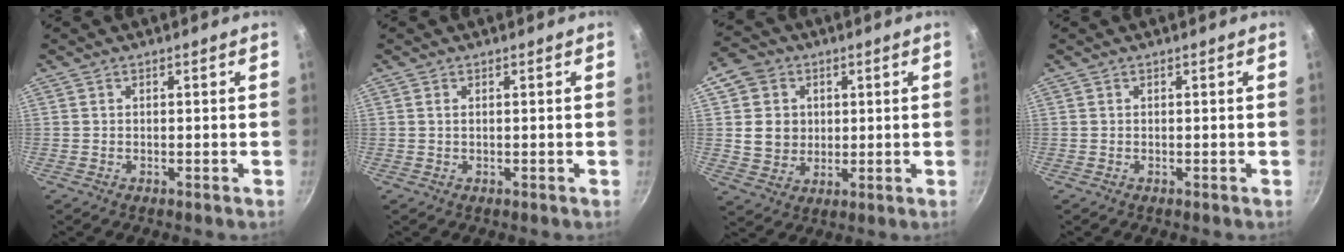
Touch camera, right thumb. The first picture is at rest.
{"total": 0.8, "force": [0.2, 0.4, 0.6], "torque": [-0.012, 0.001, 0.003]}
{"total": 9.1, "force": [2.0, 8.1, 3.4], "torque": [-0.021, -0.004, 0.038]}
{"total": 0.0}